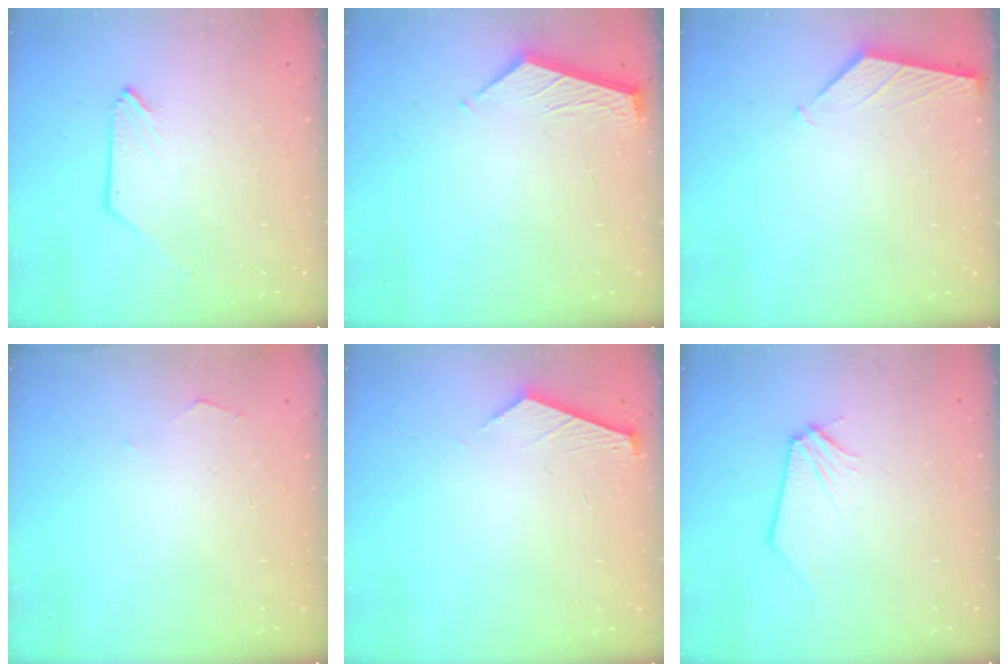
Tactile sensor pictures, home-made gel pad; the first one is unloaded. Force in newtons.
{"total": 5.2, "press": 5.1, "slide": 0.5}
{"total": 1.3, "press": 1.3, "slide": 0.2}
{"total": 2.8, "press": 2.8, "slide": 0.4}
{"total": 3.7, "press": 3.7, "slide": 0.4}
{"total": 0.0}